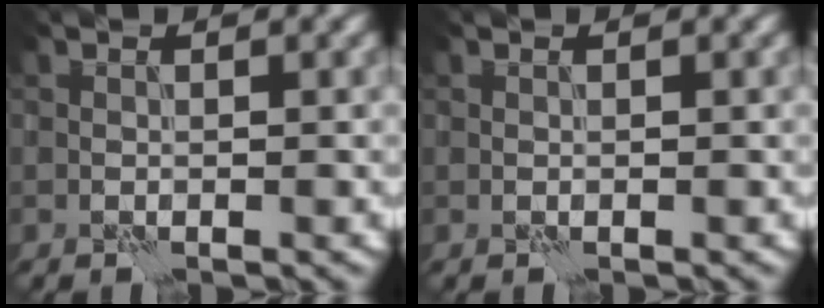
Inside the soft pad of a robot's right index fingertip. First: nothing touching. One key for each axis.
{"total": 0.0}